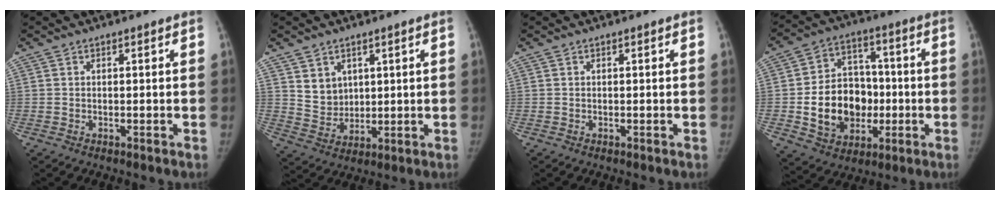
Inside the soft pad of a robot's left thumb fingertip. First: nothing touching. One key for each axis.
{"total": 6.1, "fx": 2.6, "fy": 5.0, "fz": 2.2, "tx": -0.015, "ty": -0.023, "tz": 0.061}
{"total": 0.0}
{"total": 17.1, "fx": -2.7, "fy": 13.3, "fz": 10.4, "tx": -0.127, "ty": 0.028, "tz": -0.032}